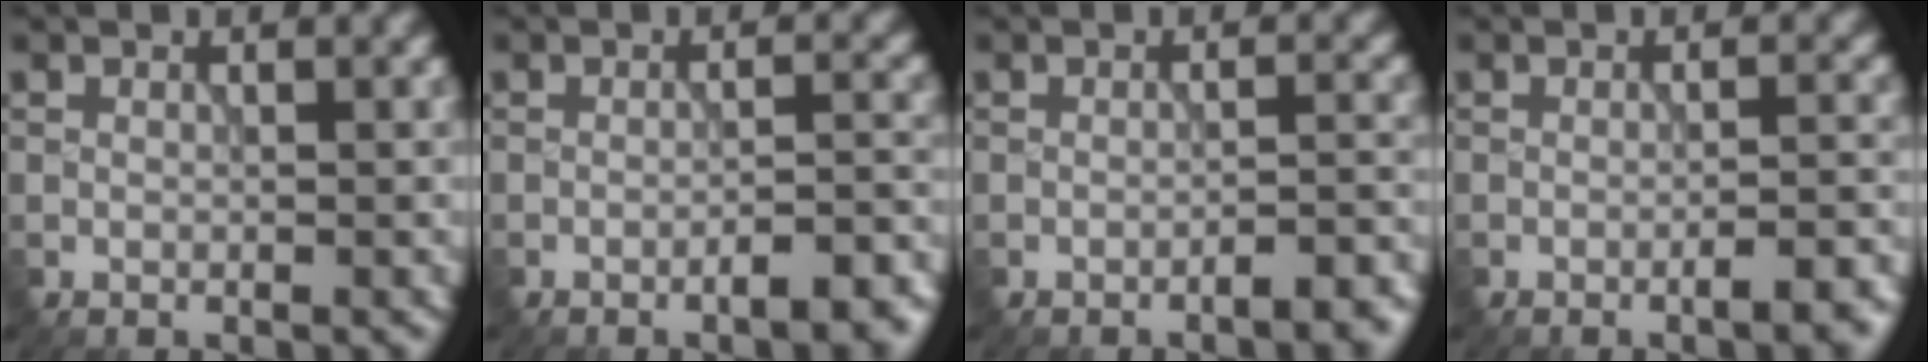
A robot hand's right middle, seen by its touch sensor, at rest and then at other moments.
{"total": 4.5, "force": [-2.6, 1.2, 3.4], "torque": [-0.043, 0.010, -0.031]}
{"total": 3.3, "force": [-2.1, 0.9, 2.4], "torque": [-0.028, 0.009, -0.029]}
{"total": 3.7, "force": [-1.9, 1.0, 3.0], "torque": [-0.036, 0.010, -0.025]}